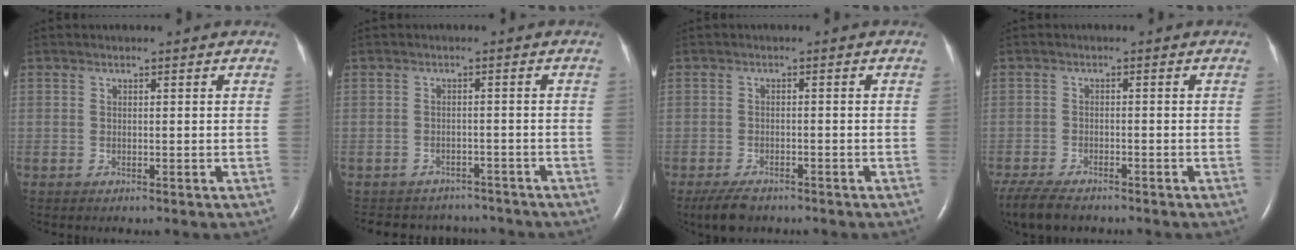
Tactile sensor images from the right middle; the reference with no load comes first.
{"total": 7.8, "force": [-7.3, 2.6, 0.5], "torque": [-0.011, 0.012, -0.086]}
{"total": 4.9, "force": [-3.9, 1.9, 2.3], "torque": [-0.048, -0.008, -0.063]}
{"total": 6.6, "force": [-5.5, 1.8, 3.3], "torque": [-0.061, -0.018, -0.094]}